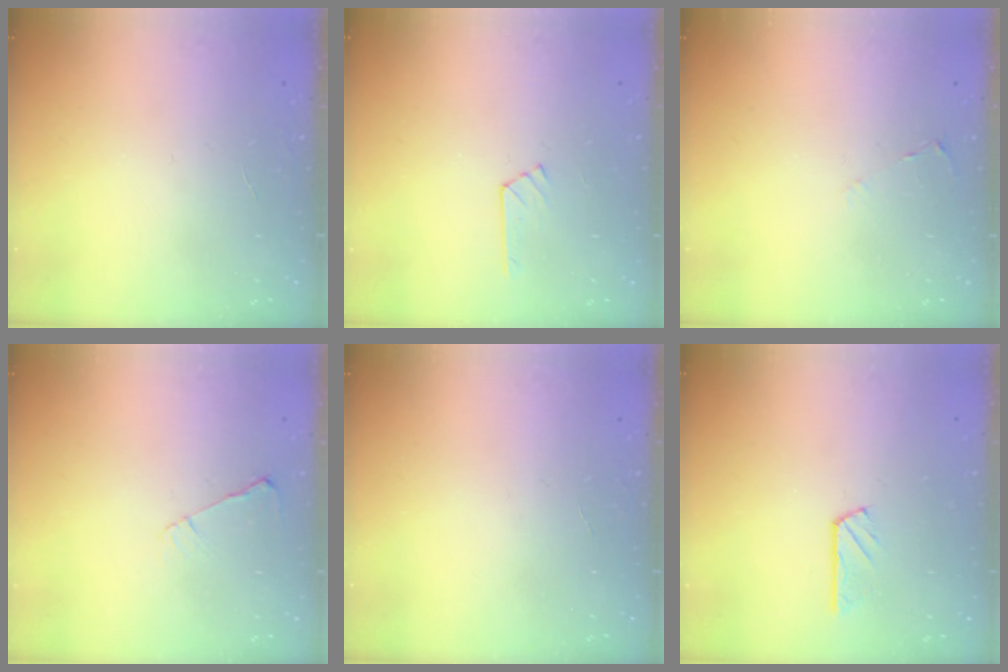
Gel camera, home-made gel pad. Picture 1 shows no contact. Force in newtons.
{"total": 4.8, "press": 4.8, "slide": 0.6}
{"total": 2.4, "press": 2.3, "slide": 0.4}
{"total": 3.9, "press": 3.9, "slide": 0.6}
{"total": 0.0}
{"total": 3.1, "press": 3.1, "slide": 0.3}